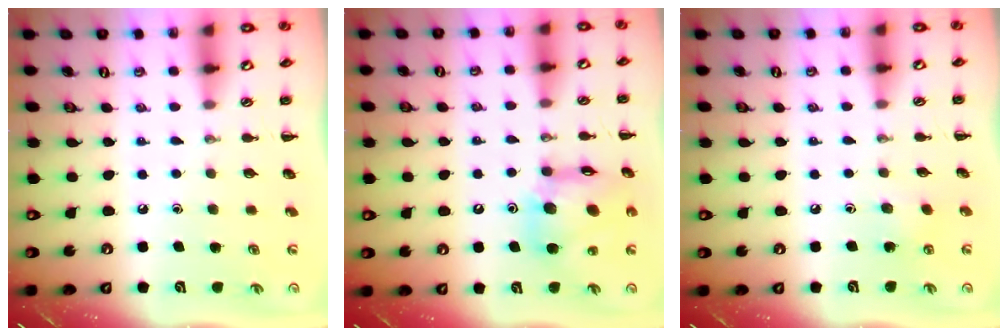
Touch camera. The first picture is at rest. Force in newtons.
{"total": 14.5, "press": 14.0, "slide": 3.8}
{"total": 3.5, "press": 3.4, "slide": 1.0}